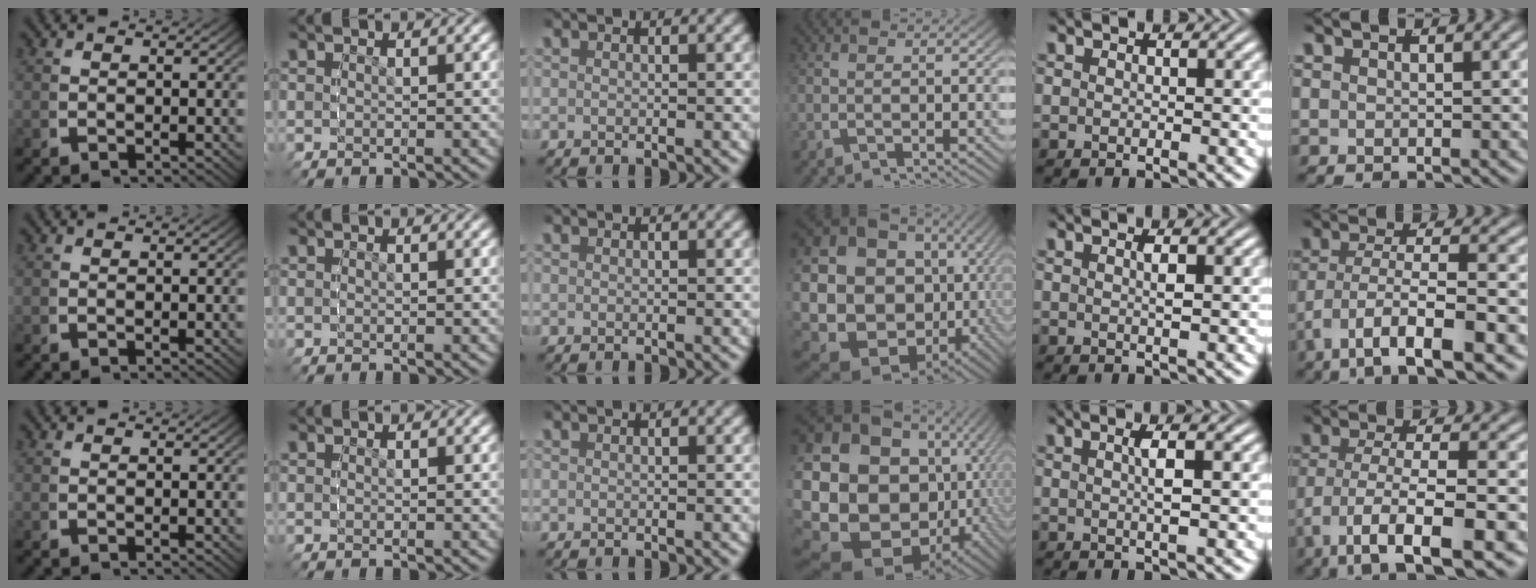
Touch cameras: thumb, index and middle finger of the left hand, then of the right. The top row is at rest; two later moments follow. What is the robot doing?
{"motion": "grasp_and_lifting", "object": "sponge"}